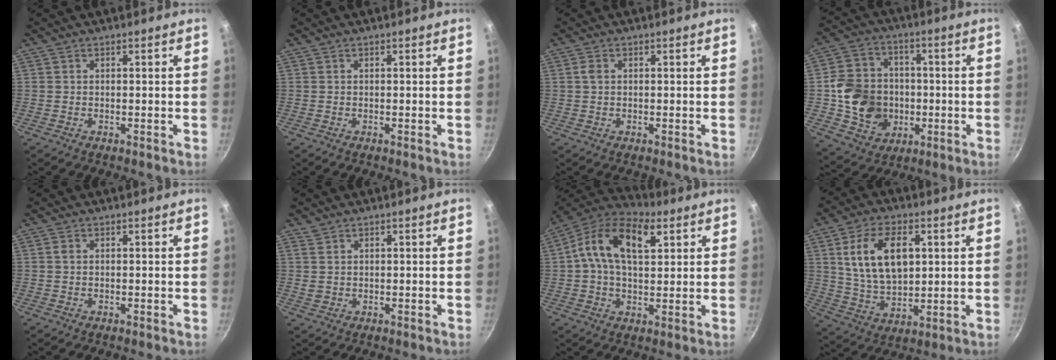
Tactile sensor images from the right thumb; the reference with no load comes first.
{"total": 0.0}
{"total": 1.3, "force": [0.2, 0.9, 0.9], "torque": [-0.019, 0.002, 0.003]}
{"total": 17.1, "force": [-1.8, 14.2, 9.5], "torque": [-0.137, 0.016, -0.024]}
{"total": 0.7, "force": [0.1, 0.5, 0.5], "torque": [-0.008, 0.002, 0.001]}
{"total": 1.6, "force": [1.1, 1.1, 0.3], "torque": [0.005, -0.006, 0.022]}
{"total": 15.5, "force": [4.4, 8.9, 11.8], "torque": [-0.198, 0.020, 0.069]}
{"total": 14.4, "force": [3.9, 8.4, 11.0], "torque": [-0.183, -0.012, 0.080]}